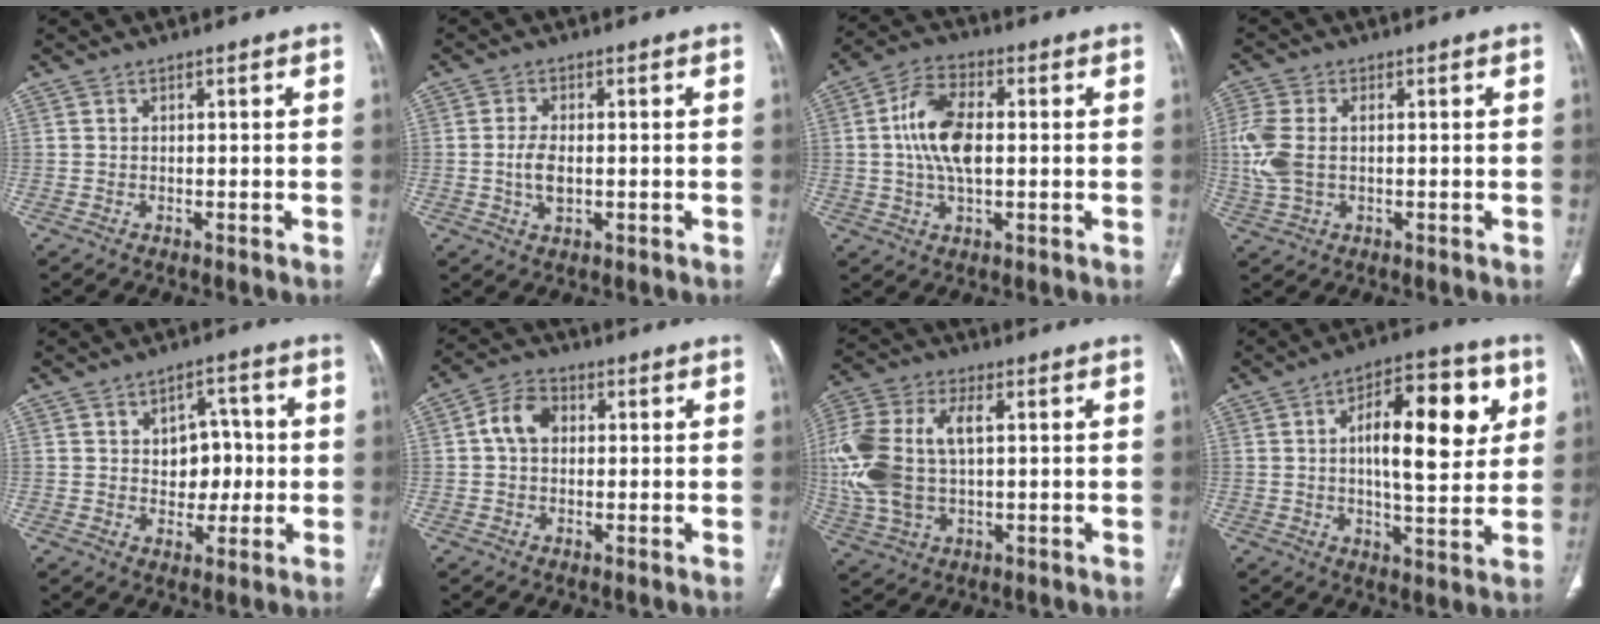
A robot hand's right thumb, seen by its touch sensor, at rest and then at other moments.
{"total": 4.5, "force": [-0.4, 2.4, 3.8], "torque": [-0.074, 0.000, -0.007]}
{"total": 11.0, "force": [0.7, 5.8, 9.3], "torque": [-0.182, 0.009, 0.011]}
{"total": 7.9, "force": [0.3, 4.9, 6.2], "torque": [-0.172, 0.010, 0.010]}
{"total": 8.0, "force": [0.6, 5.8, 5.4], "torque": [-0.031, 0.008, 0.011]}
{"total": 6.1, "force": [0.9, 4.5, 4.0], "torque": [-0.067, 0.015, 0.009]}
{"total": 17.4, "force": [1.8, 9.9, 14.2], "torque": [-0.337, 0.012, 0.039]}
{"total": 17.6, "force": [4.3, 7.1, 15.5], "torque": [-0.195, 0.002, 0.057]}